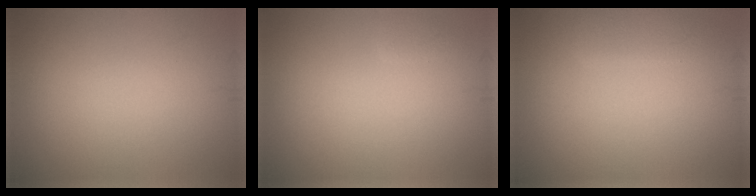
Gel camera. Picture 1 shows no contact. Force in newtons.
{"total": 0.6, "press": 0.6, "slide": 0.1}
{"total": 1.8, "press": 1.8, "slide": 0.2}